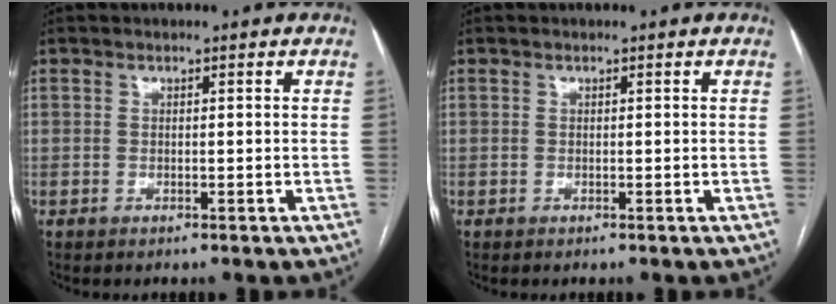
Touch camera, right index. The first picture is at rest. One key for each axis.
{"total": 0.0}